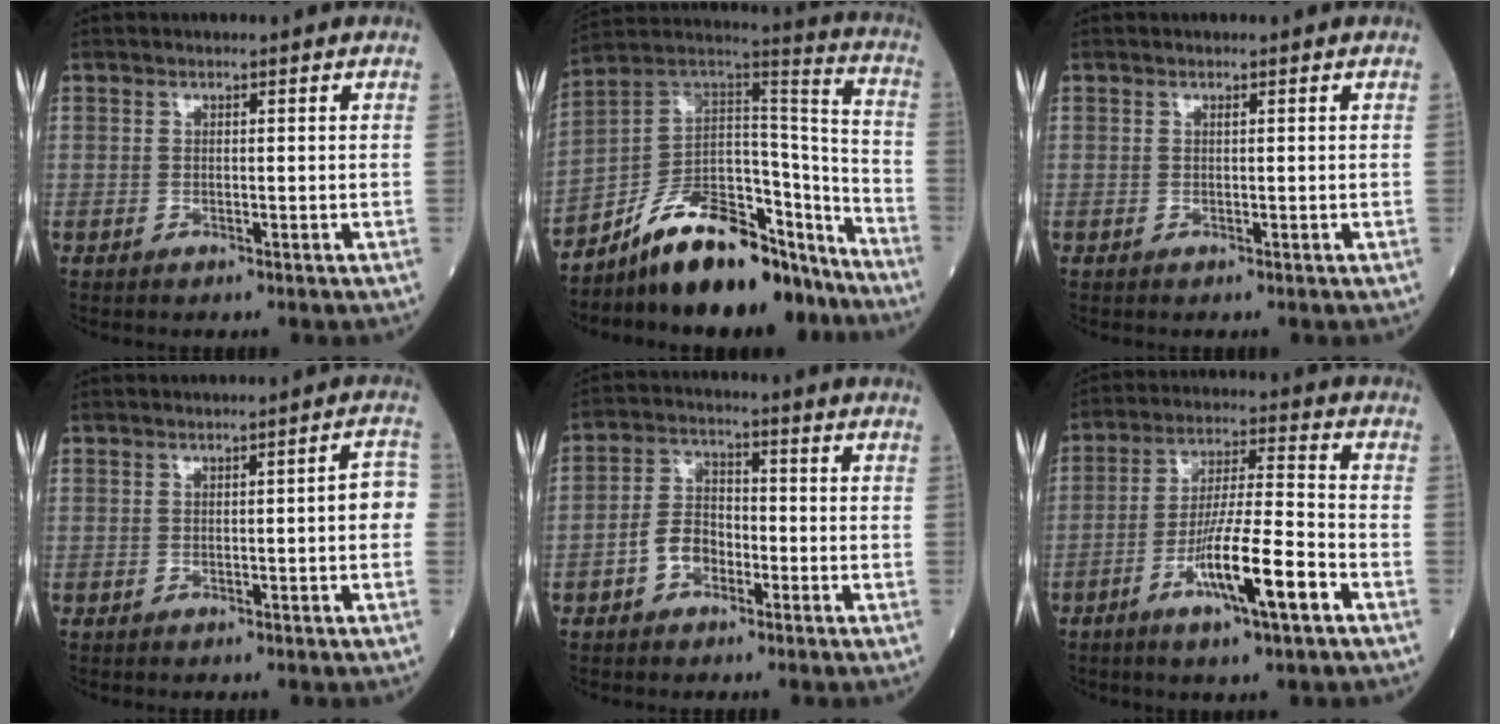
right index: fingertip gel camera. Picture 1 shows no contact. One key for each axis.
{"total": 18.5, "fx": -14.6, "fy": 6.8, "fz": 9.1, "tx": -0.129, "ty": 0.065, "tz": -0.245}
{"total": 0.0}
{"total": 3.7, "fx": -0.3, "fy": 0.6, "fz": 3.7, "tx": -0.036, "ty": 0.011, "tz": -0.007}
{"total": 5.5, "fx": -2.4, "fy": 3.7, "fz": 3.3, "tx": -0.067, "ty": 0.018, "tz": -0.049}
{"total": 11.8, "fx": -5.4, "fy": 0.7, "fz": 10.5, "tx": -0.189, "ty": -0.003, "tz": -0.095}